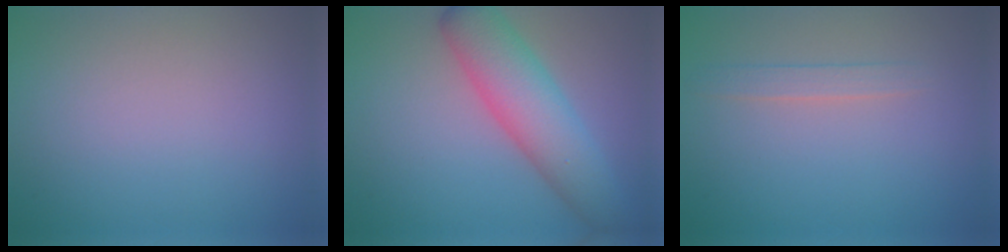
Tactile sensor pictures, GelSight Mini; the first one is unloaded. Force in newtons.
{"total": 6.7, "press": 6.7, "slide": 0.1}
{"total": 1.3, "press": 1.3, "slide": 0.1}